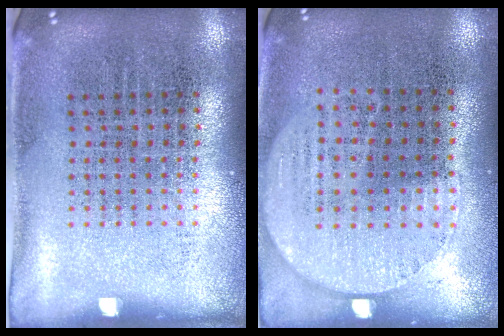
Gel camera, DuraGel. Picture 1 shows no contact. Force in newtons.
{"total": 0.7, "press": 0.4, "slide": 0.5}